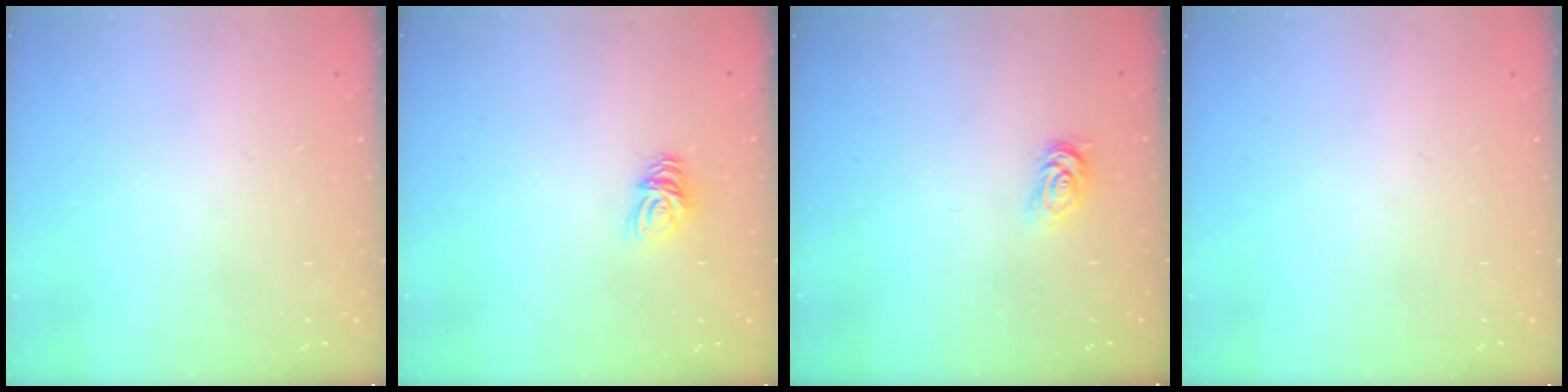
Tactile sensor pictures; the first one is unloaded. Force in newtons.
{"total": 5.4, "press": 5.4, "slide": 0.4}
{"total": 2.6, "press": 2.6, "slide": 0.4}
{"total": 0.0}